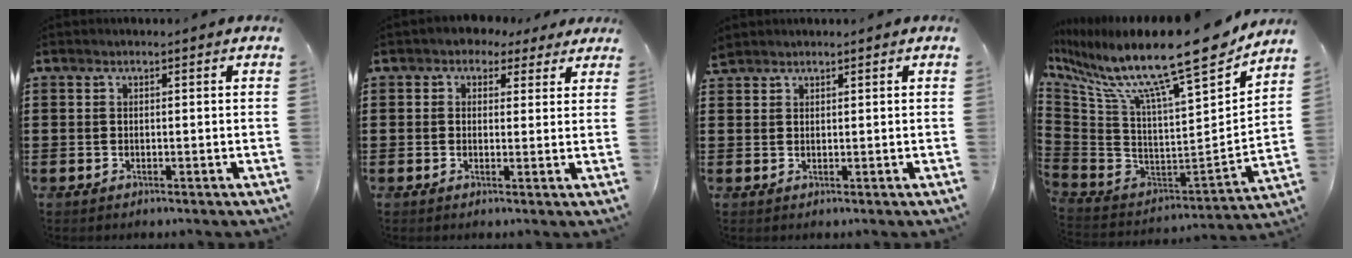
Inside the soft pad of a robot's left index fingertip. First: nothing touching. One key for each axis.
{"total": 2.6, "fx": 1.8, "fy": 1.7, "fz": 0.6, "tx": -0.015, "ty": 0.004, "tz": 0.031}
{"total": 1.7, "fx": 1.6, "fy": 0.4, "fz": 0.0, "tx": -0.005, "ty": 0.002, "tz": 0.032}
{"total": 15.9, "fx": 11.7, "fy": 1.0, "fz": 10.7, "tx": -0.197, "ty": -0.094, "tz": 0.177}